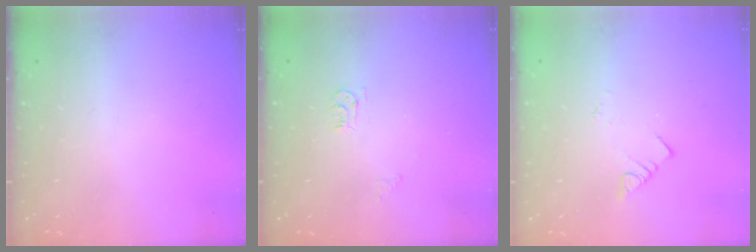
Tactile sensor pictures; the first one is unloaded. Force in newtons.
{"total": 3.9, "press": 3.9, "slide": 0.6}
{"total": 1.9, "press": 1.9, "slide": 0.1}